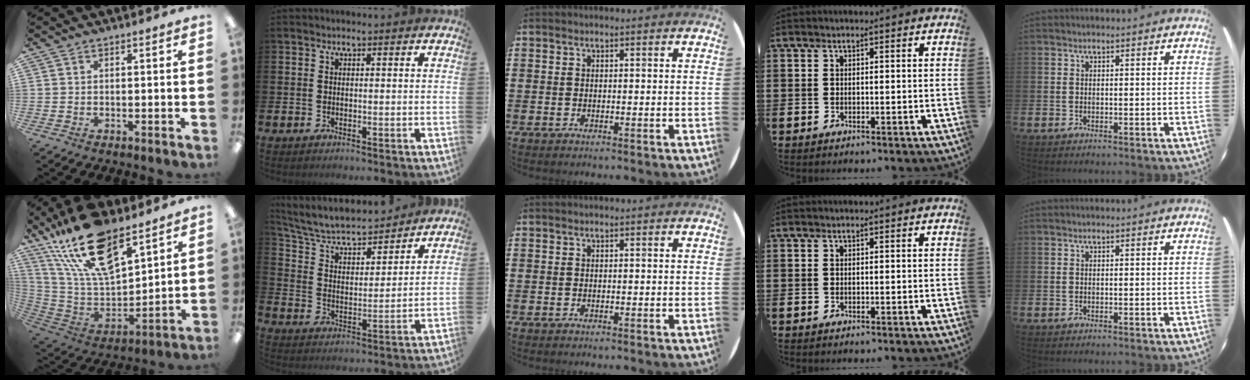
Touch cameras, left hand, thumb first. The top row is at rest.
{"thumb": {"total": 22.9, "force": [16.0, 9.6, 13.2], "torque": [-0.251, -0.090, 0.285]}, "index": {"total": 6.9, "force": [6.4, 1.8, 2.0], "torque": [-0.078, -0.048, 0.108]}}